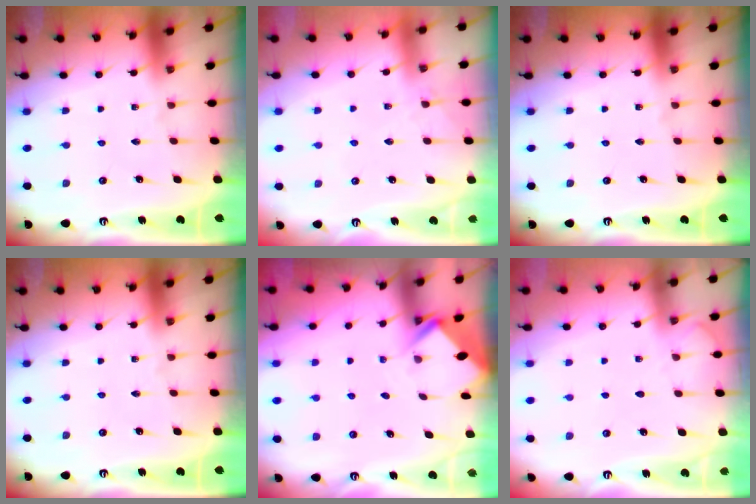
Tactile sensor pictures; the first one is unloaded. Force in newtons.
{"total": 3.0, "press": 3.0, "slide": 0.6}
{"total": 0.0}
{"total": 0.0}
{"total": 2.8, "press": 2.8, "slide": 0.2}
{"total": 2.3, "press": 2.3, "slide": 0.3}